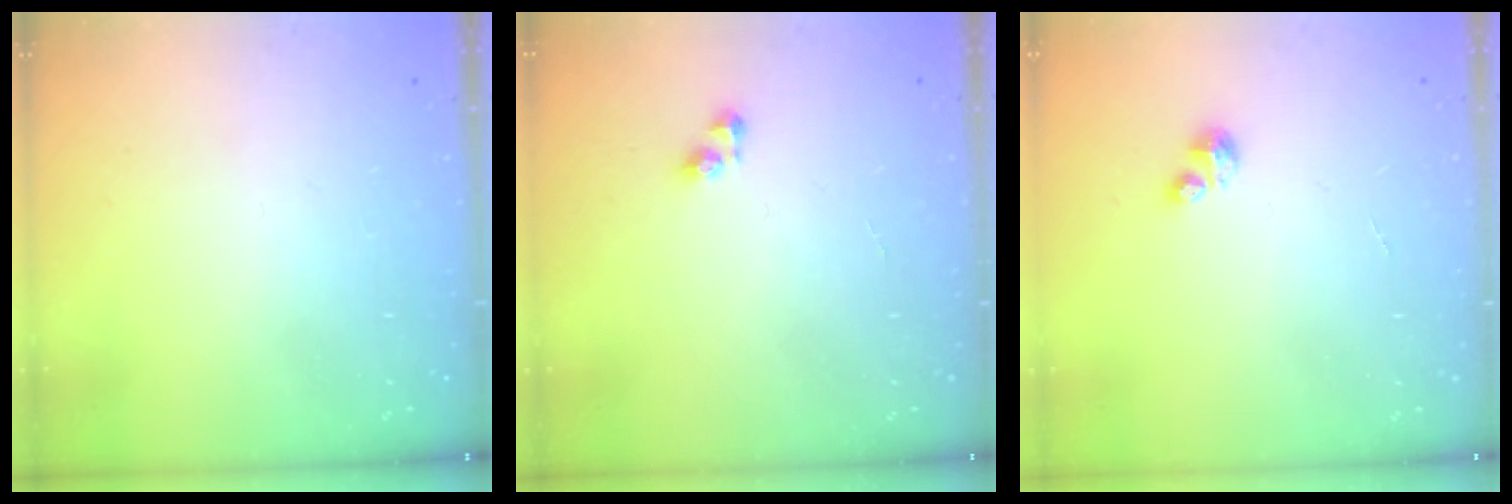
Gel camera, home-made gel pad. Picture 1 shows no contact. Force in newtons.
{"total": 3.5, "press": 3.5, "slide": 0.5}
{"total": 2.1, "press": 2.1, "slide": 0.2}